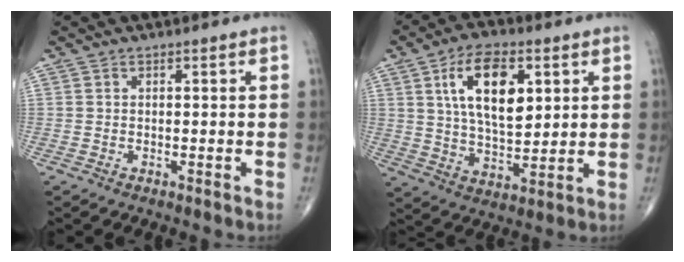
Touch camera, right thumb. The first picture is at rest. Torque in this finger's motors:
{"motor_torque": [0.33, 3.25, 0.47, -0.26, 0.37]}